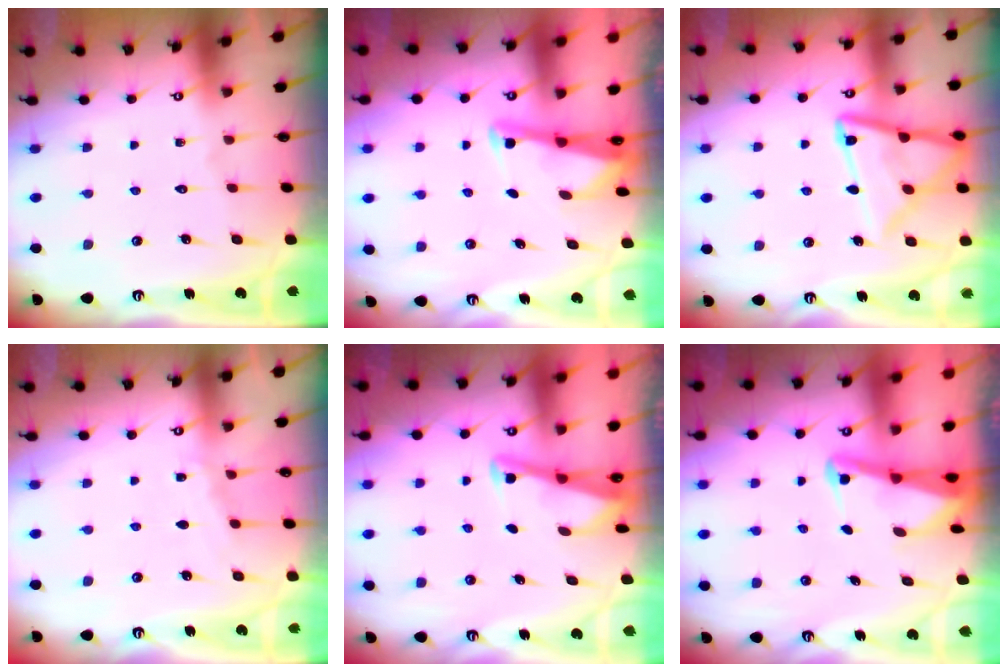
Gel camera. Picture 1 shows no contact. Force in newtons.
{"total": 2.3, "press": 2.3, "slide": 0.2}
{"total": 15.3, "press": 15.3, "slide": 1.4}
{"total": 4.5, "press": 4.5, "slide": 0.6}
{"total": 3.1, "press": 3.0, "slide": 0.3}
{"total": 2.6, "press": 2.5, "slide": 0.6}